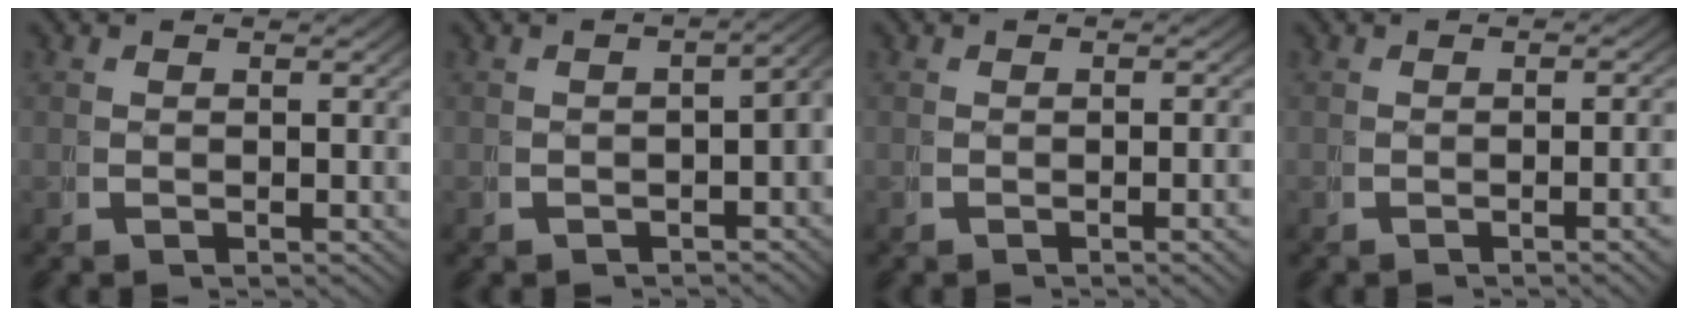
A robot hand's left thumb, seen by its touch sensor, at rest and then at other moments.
{"total": 3.7, "force": [-1.5, 1.8, 2.8], "torque": [-0.033, -0.008, -0.016]}
{"total": 1.4, "force": [-0.5, 0.0, 1.3], "torque": [-0.022, 0.007, -0.009]}
{"total": 2.1, "force": [-0.7, 0.1, 1.9], "torque": [-0.029, 0.008, -0.013]}